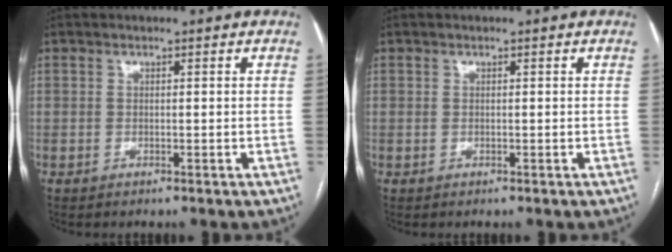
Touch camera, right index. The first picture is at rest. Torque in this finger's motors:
{"motor_torque": [-0.19, -0.08, -0.08, 0.00]}